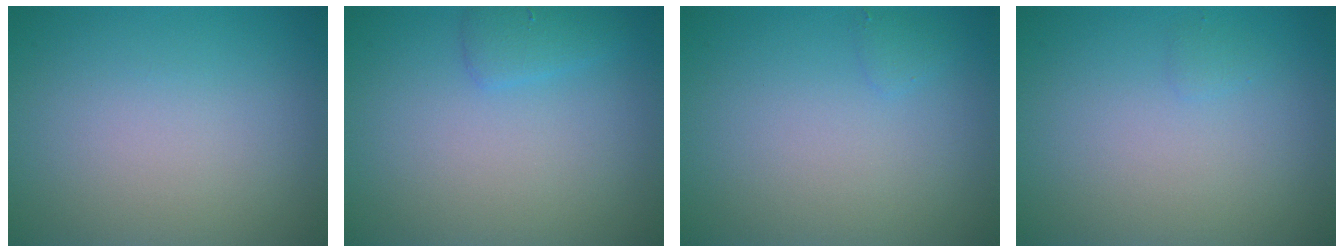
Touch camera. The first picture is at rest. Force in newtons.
{"total": 1.4, "press": 1.4, "slide": 0.2}
{"total": 0.6, "press": 0.6, "slide": 0.0}
{"total": 0.5, "press": 0.5, "slide": 0.1}